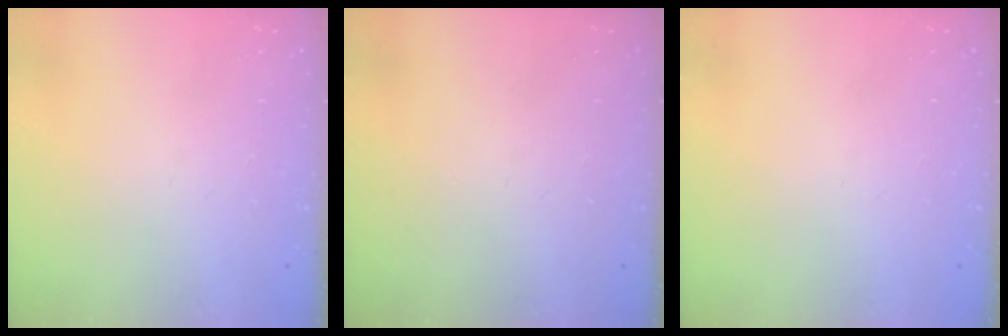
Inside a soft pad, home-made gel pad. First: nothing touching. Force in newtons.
{"total": 0.0}
{"total": 0.0}